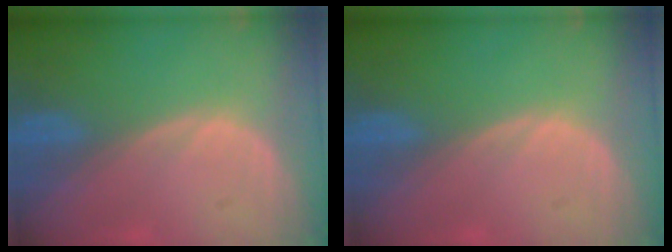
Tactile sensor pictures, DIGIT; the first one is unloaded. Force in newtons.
{"total": 0.0}